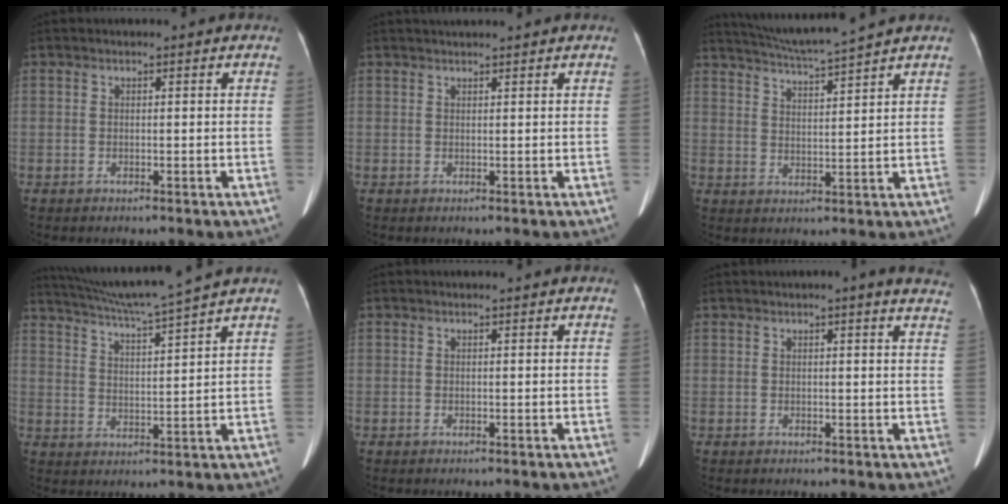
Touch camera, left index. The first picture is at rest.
{"total": 3.4, "force": [3.1, -0.3, 1.2], "torque": [-0.012, 0.028, 0.047]}
{"total": 8.7, "force": [7.9, -1.8, 3.0], "torque": [-0.061, 0.003, 0.136]}
{"total": 11.8, "force": [10.5, -2.4, 4.9], "torque": [-0.093, -0.005, 0.173]}
{"total": 0.7, "force": [-0.7, 0.0, -0.1], "torque": [0.002, 0.006, -0.006]}
{"total": 7.9, "force": [6.6, 0.4, 4.5], "torque": [-0.047, 0.004, 0.051]}